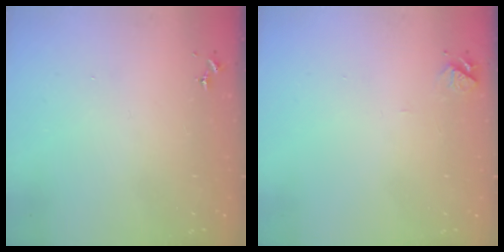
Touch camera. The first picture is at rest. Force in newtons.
{"total": 4.9, "press": 4.9, "slide": 0.5}